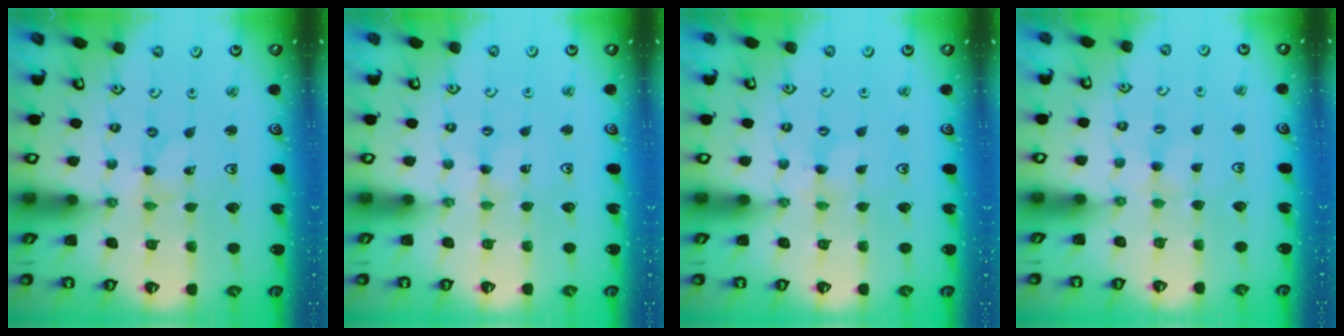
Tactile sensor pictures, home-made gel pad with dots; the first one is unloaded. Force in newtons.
{"total": 1.7, "press": 1.6, "slide": 0.4}
{"total": 1.2, "press": 1.2, "slide": 0.3}
{"total": 2.2, "press": 2.2, "slide": 0.4}